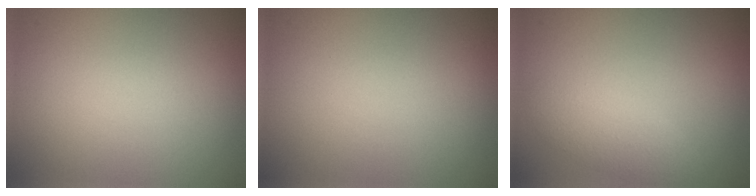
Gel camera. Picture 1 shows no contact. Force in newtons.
{"total": 0.0}
{"total": 2.3, "press": 2.3, "slide": 0.2}